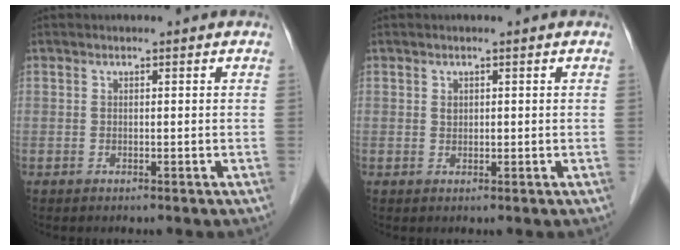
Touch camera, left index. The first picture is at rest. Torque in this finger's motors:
{"motor_torque": [0.09, 0.07, 0.01, 0.00]}